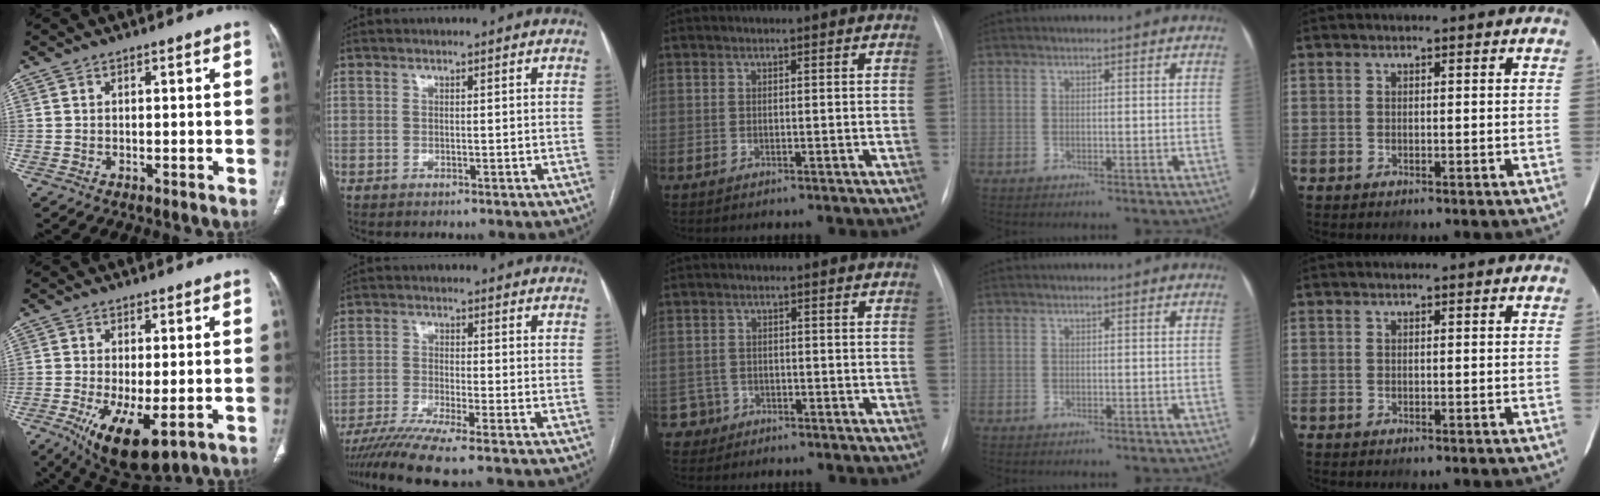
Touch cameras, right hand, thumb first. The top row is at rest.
{"thumb": {"total": 12.4, "force": [-4.6, 4.7, 10.5], "torque": [-0.183, -0.021, -0.061]}, "index": {"total": 9.2, "force": [-7.3, -1.2, 5.4], "torque": [-0.088, -0.025, -0.124]}, "middle": {"total": 2.7, "force": [-1.5, 2.1, -0.8], "torque": [0.019, 0.012, -0.027]}}